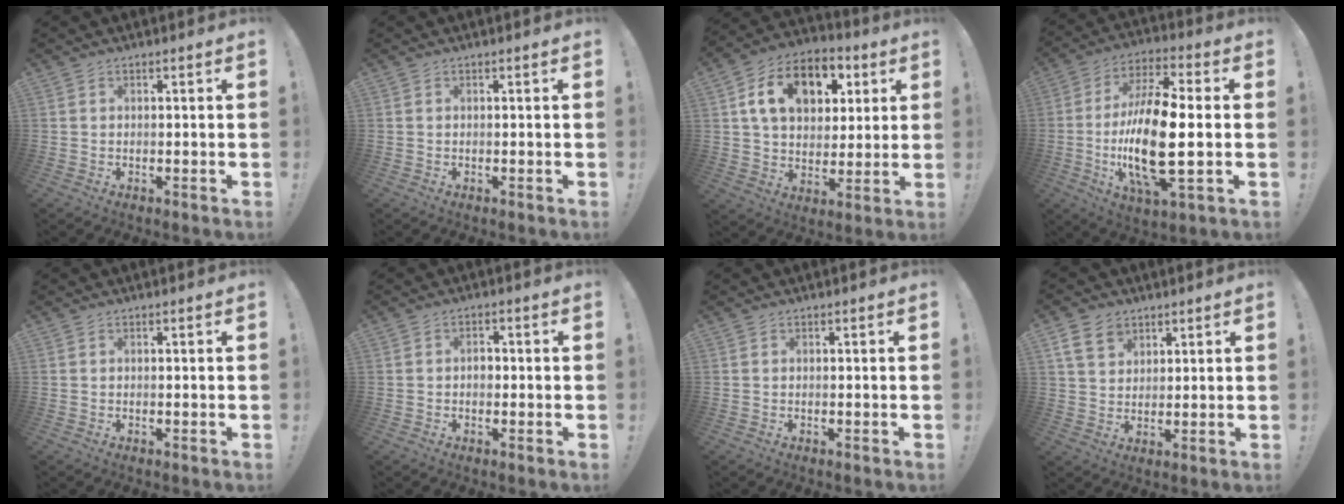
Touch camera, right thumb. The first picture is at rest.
{"total": 0.0}
{"total": 16.4, "force": [6.0, 11.4, 10.2], "torque": [-0.157, -0.010, 0.109]}
{"total": 20.6, "force": [-2.2, 7.2, 19.2], "torque": [-0.376, -0.011, -0.041]}
{"total": 0.0}
{"total": 2.7, "force": [-0.6, 1.9, 1.9], "torque": [-0.029, 0.006, -0.012]}
{"total": 0.0}
{"total": 8.3, "force": [4.8, 5.7, 3.7], "torque": [-0.058, -0.016, 0.094]}